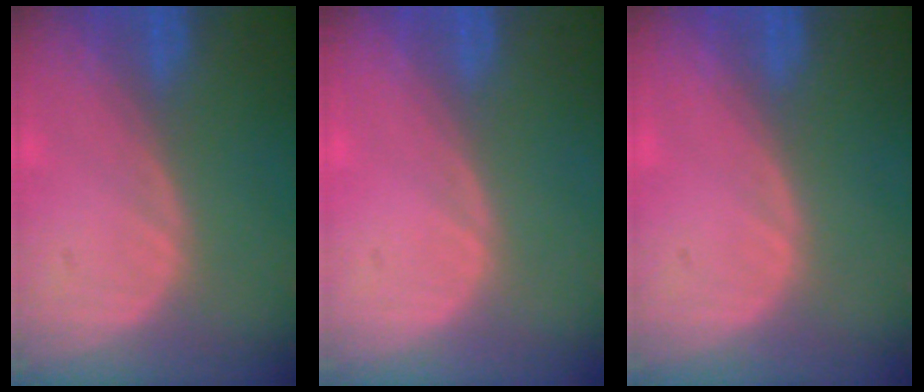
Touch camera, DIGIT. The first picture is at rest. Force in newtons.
{"total": 0.0}
{"total": 0.0}